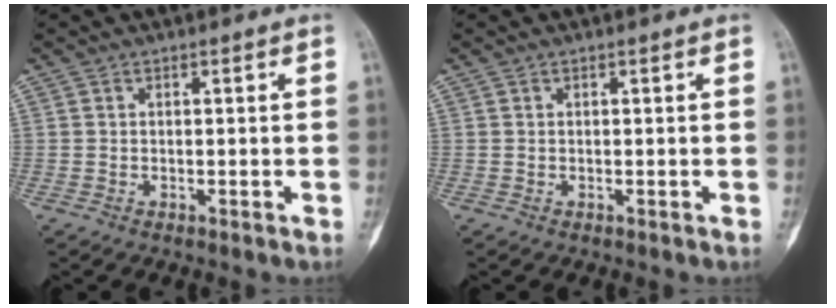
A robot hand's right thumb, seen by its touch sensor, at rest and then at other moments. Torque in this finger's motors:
{"motor_torque": [0.14, 0.04, 0.07, 0.10, 0.03]}